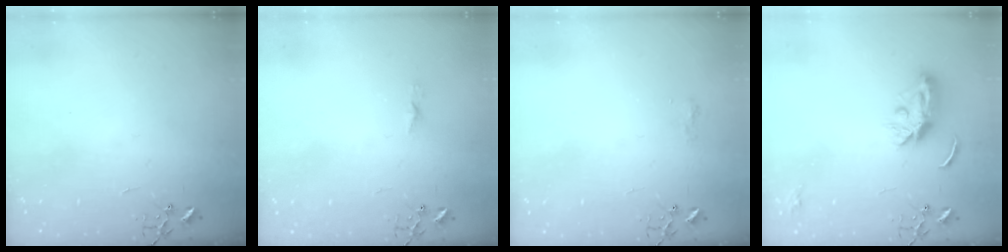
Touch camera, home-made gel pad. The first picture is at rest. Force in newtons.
{"total": 3.8, "press": 3.7, "slide": 0.3}
{"total": 6.0, "press": 6.0, "slide": 0.6}
{"total": 7.7, "press": 7.7, "slide": 0.2}